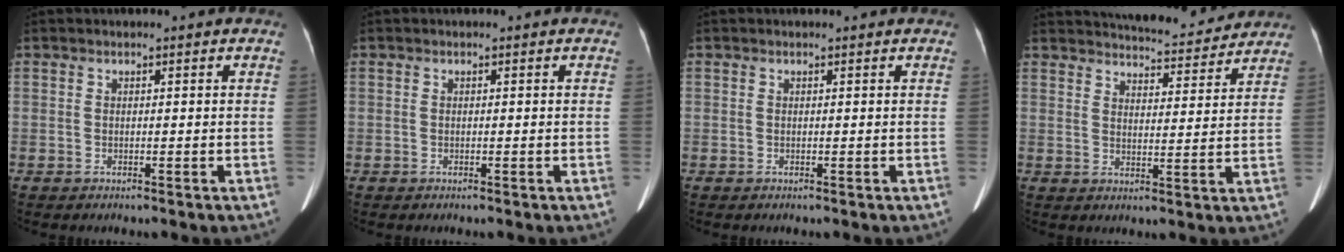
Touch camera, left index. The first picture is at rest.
{"total": 0.0}
{"total": 0.8, "force": [0.8, 0.1, 0.2], "torque": [-0.011, 0.007, 0.009]}
{"total": 13.9, "force": [13.2, 2.7, 3.3], "torque": [-0.039, 0.003, 0.171]}